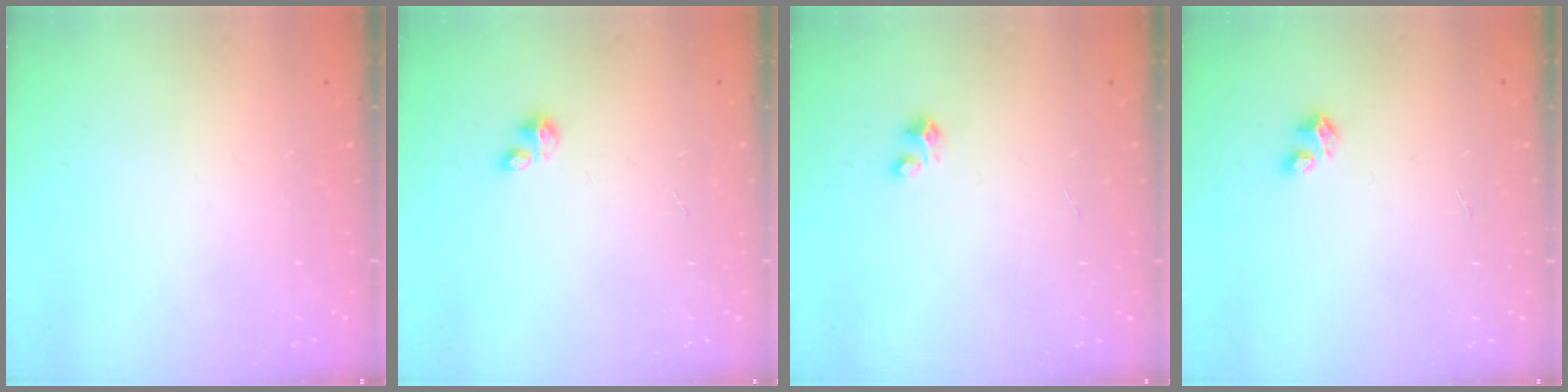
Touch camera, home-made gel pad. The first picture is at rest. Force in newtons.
{"total": 1.7, "press": 1.7, "slide": 0.4}
{"total": 2.1, "press": 2.1, "slide": 0.1}
{"total": 3.0, "press": 2.9, "slide": 0.2}